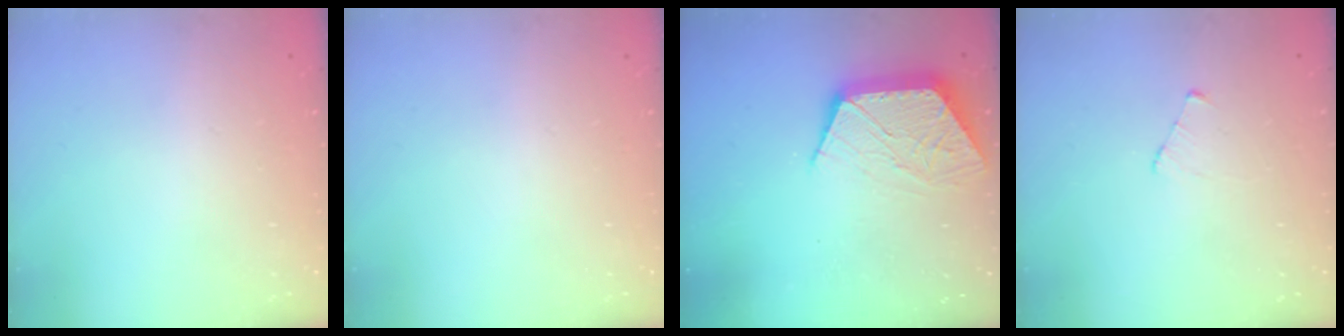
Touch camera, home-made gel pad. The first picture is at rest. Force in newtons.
{"total": 0.0}
{"total": 10.6, "press": 10.6, "slide": 0.6}
{"total": 2.9, "press": 2.8, "slide": 0.3}